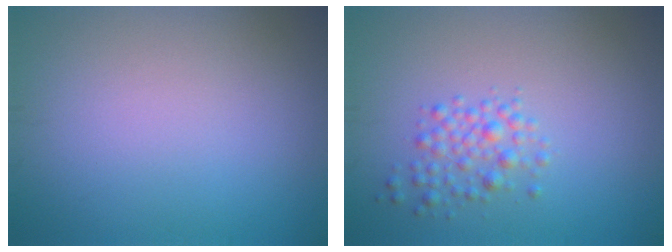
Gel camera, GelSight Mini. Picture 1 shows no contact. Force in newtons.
{"total": 2.3, "press": 2.3, "slide": 0.1}